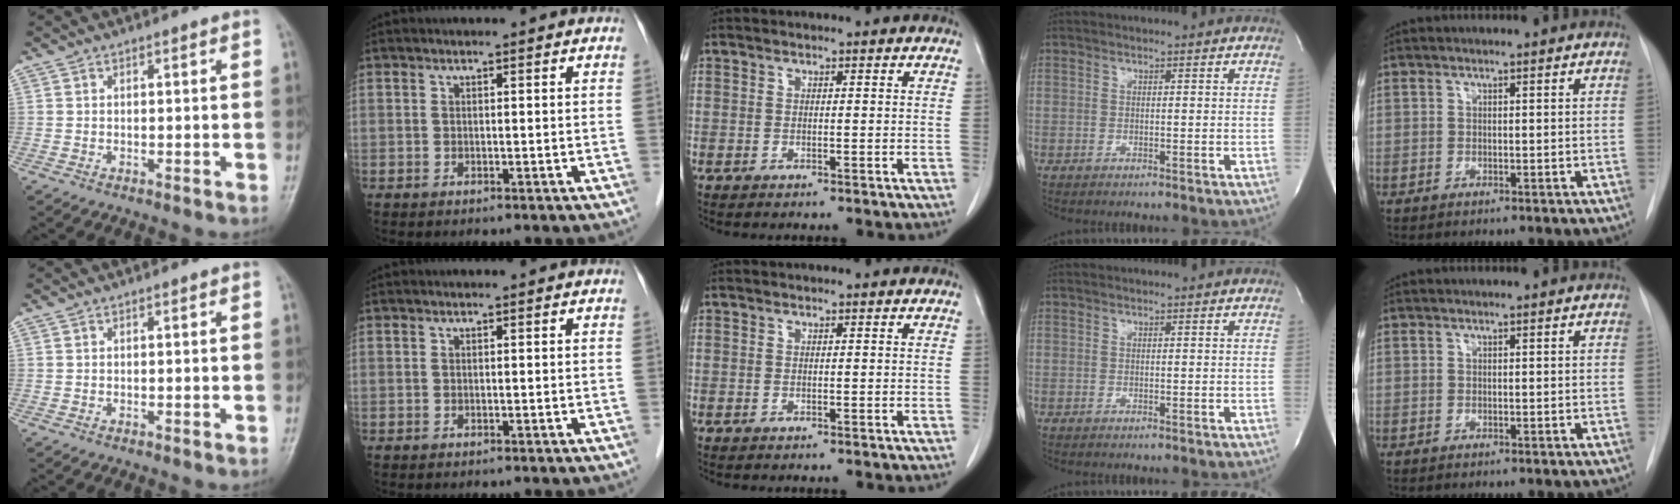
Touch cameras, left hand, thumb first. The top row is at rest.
{}